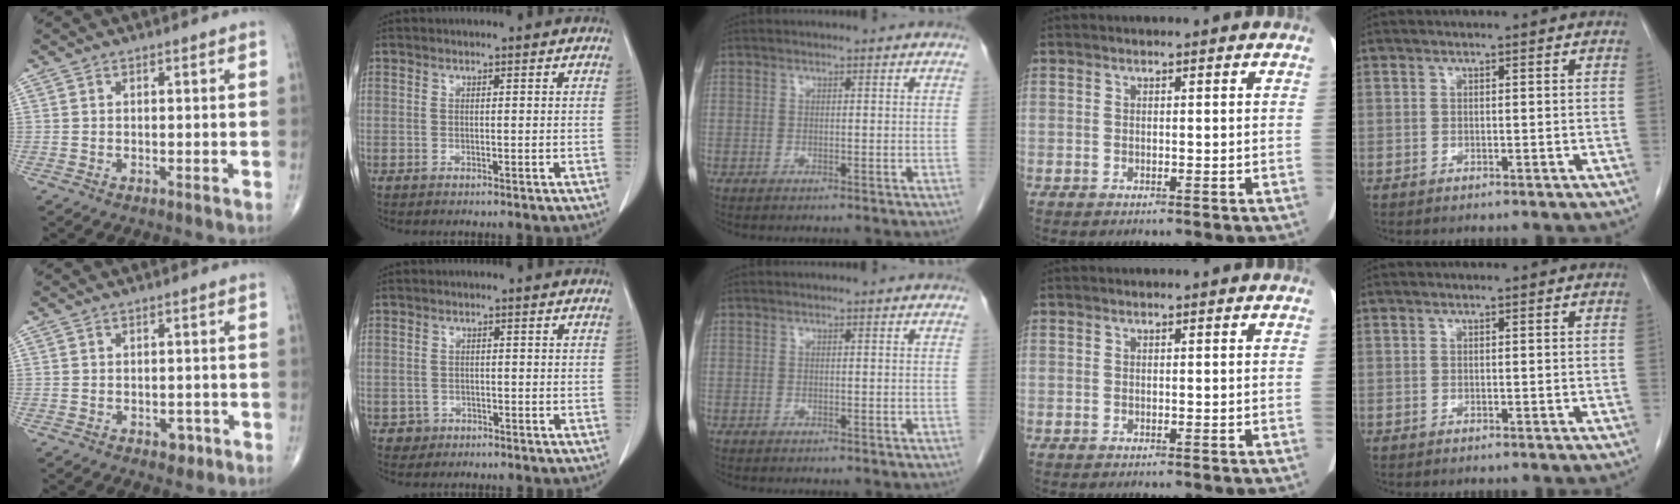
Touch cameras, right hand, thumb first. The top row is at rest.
{"thumb": {"total": 2.2, "force": [-1.0, 1.6, 1.2], "torque": [-0.001, 0.004, -0.010]}, "index": {"total": 2.0, "force": [-1.0, 1.7, -0.2], "torque": [0.006, 0.010, -0.016]}}